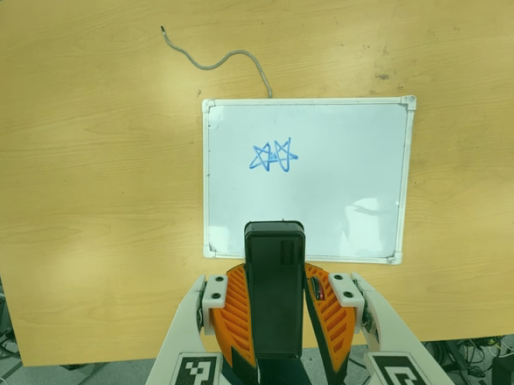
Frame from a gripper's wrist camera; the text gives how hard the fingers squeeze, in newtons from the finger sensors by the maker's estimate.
{"total": 7.8, "left": 6.1, "right": 9.5}